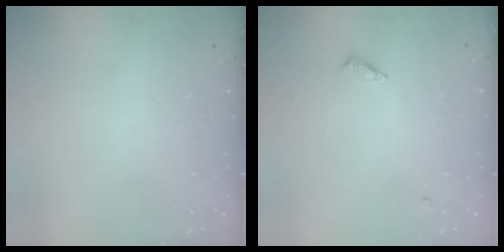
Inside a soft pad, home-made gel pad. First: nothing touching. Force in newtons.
{"total": 4.2, "press": 4.2, "slide": 0.5}